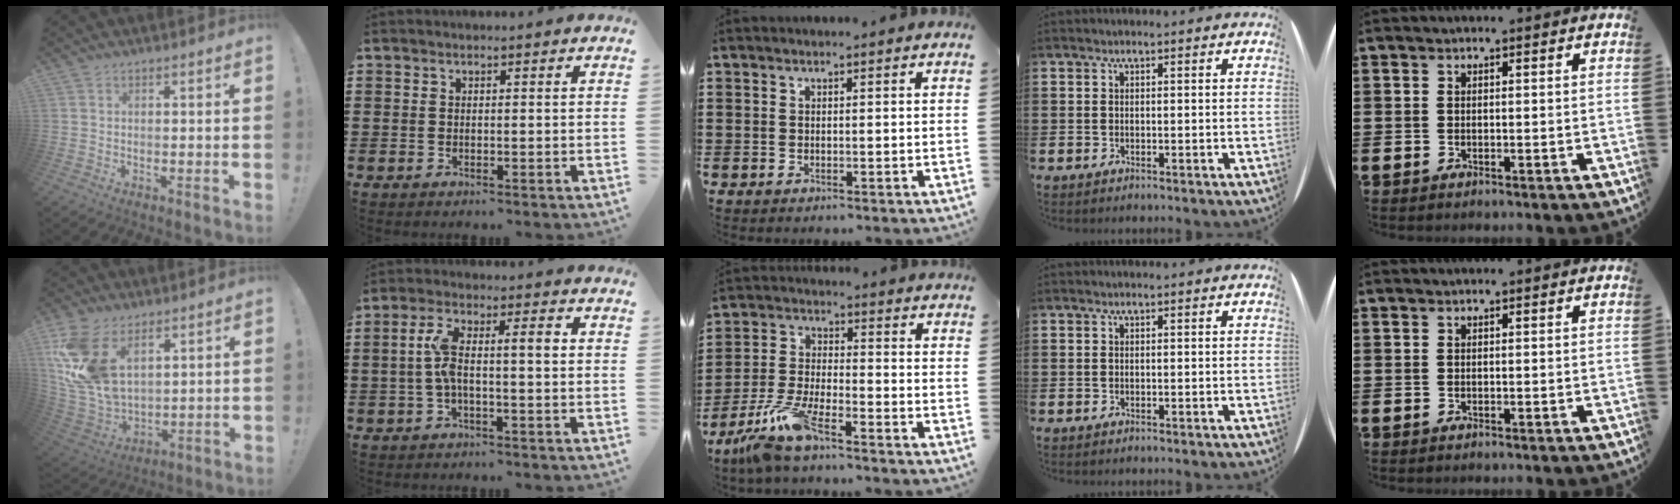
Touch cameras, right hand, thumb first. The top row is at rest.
{"thumb": {"total": 17.4, "force": [7.7, 10.9, 11.1], "torque": [-0.233, -0.042, 0.148]}, "index": {"total": 6.3, "force": [-0.4, 1.7, 6.0], "torque": [-0.124, 0.005, -0.016]}, "middle": {"total": 8.5, "force": [-6.7, 1.1, 5.0], "torque": [-0.123, -0.009, -0.134]}}